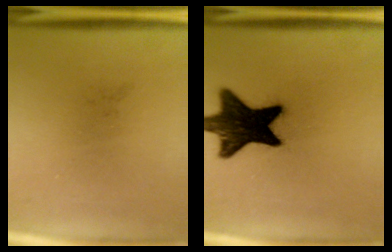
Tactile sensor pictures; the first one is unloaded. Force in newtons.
{"total": 17.5}